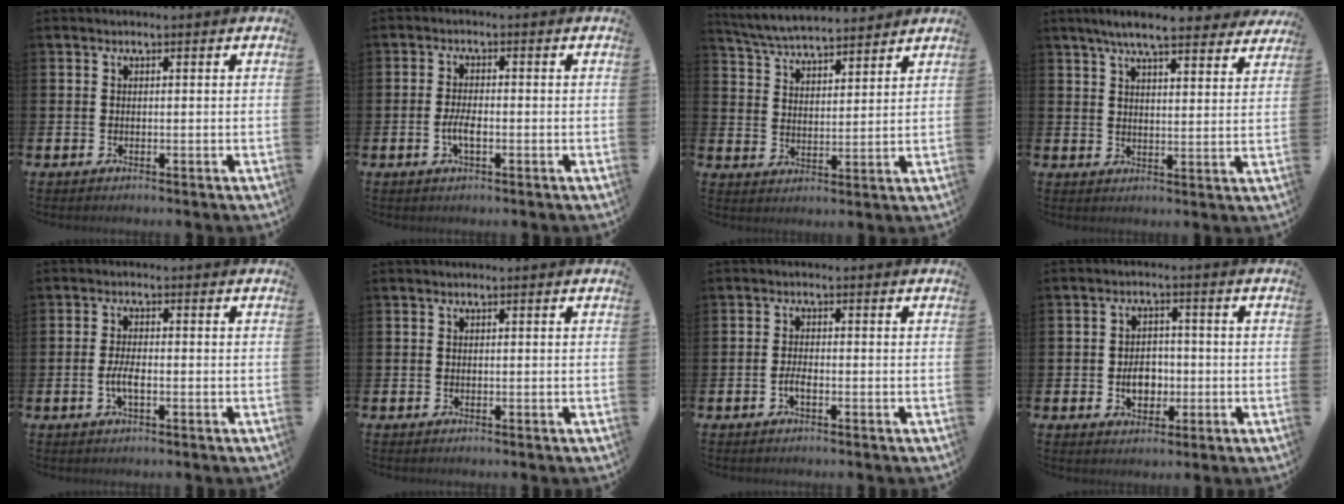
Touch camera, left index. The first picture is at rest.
{"total": 3.0, "force": [-0.8, 1.2, 2.7], "torque": [-0.045, 0.001, -0.016]}
{"total": 5.8, "force": [5.7, 0.6, 0.8], "torque": [-0.040, -0.031, 0.102]}
{"total": 7.2, "force": [6.6, 1.1, 2.8], "torque": [-0.056, -0.032, 0.113]}
{"total": 2.8, "force": [-0.8, 1.0, 2.5], "torque": [-0.042, 0.001, -0.016]}
{"total": 0.0}
{"total": 1.7, "force": [-0.8, 0.6, 1.5], "torque": [-0.033, 0.003, -0.014]}
{"total": 4.3, "force": [-0.9, 3.2, 2.8], "torque": [-0.029, -0.004, -0.025]}